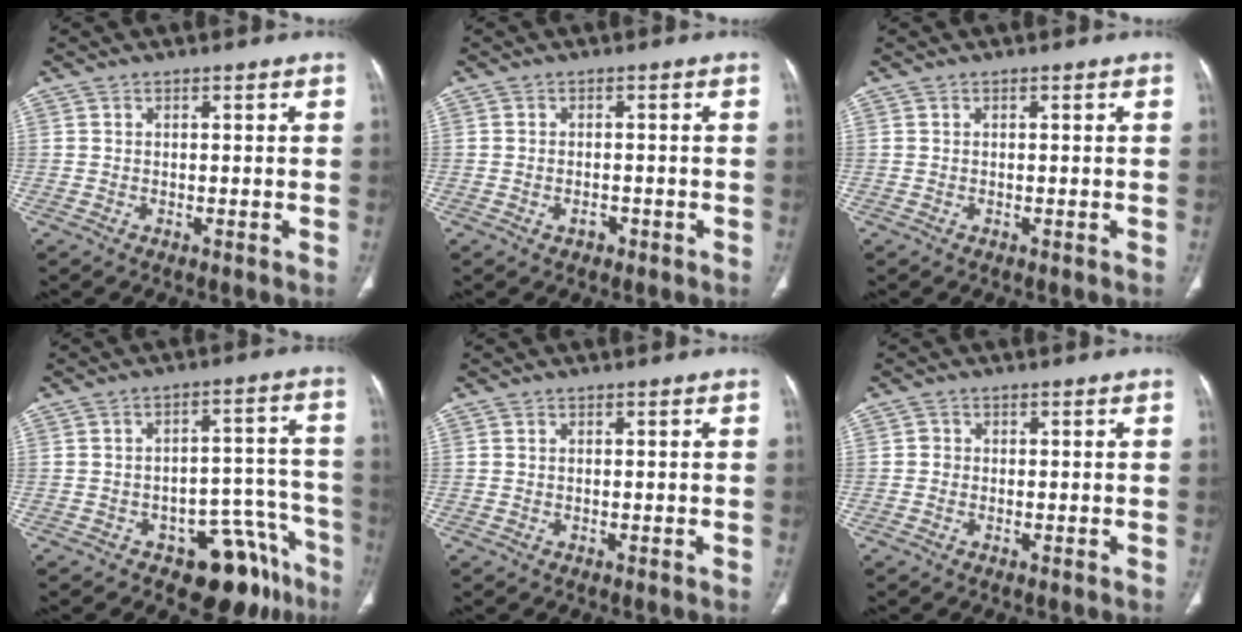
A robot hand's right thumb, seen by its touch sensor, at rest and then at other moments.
{"total": 1.6, "force": [-0.8, 1.1, 0.8], "torque": [-0.012, 0.010, -0.009]}
{"total": 0.0}
{"total": 13.1, "force": [-8.8, 6.8, 7.1], "torque": [-0.033, 0.086, -0.117]}
{"total": 0.0}
{"total": 1.0, "force": [-0.2, 1.0, 0.3], "torque": [0.001, 0.003, -0.006]}